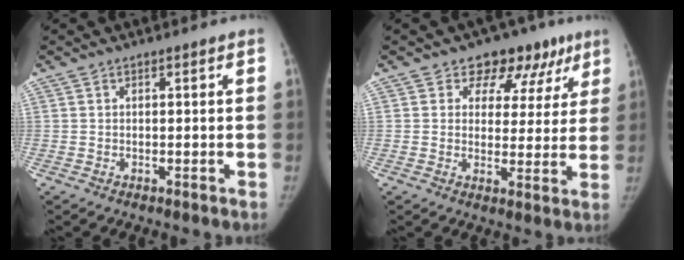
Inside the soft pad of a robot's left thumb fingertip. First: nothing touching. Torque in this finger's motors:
{"motor_torque": [-0.12, 0.04, 0.51, -0.19, -0.02]}